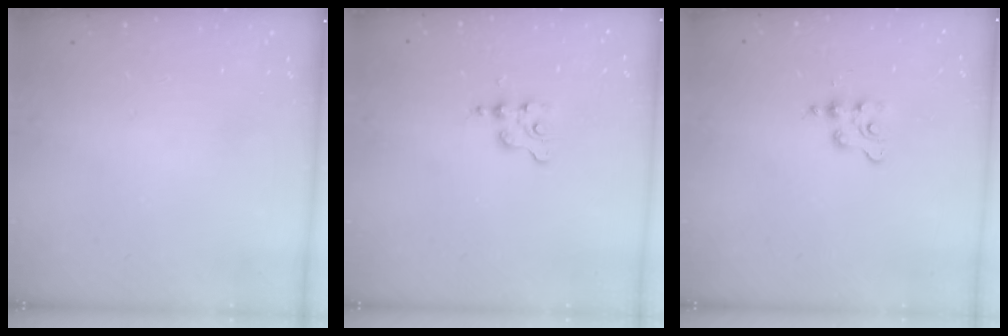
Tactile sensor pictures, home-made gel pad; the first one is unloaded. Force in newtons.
{"total": 2.4, "press": 2.4, "slide": 0.2}
{"total": 2.1, "press": 2.1, "slide": 0.4}